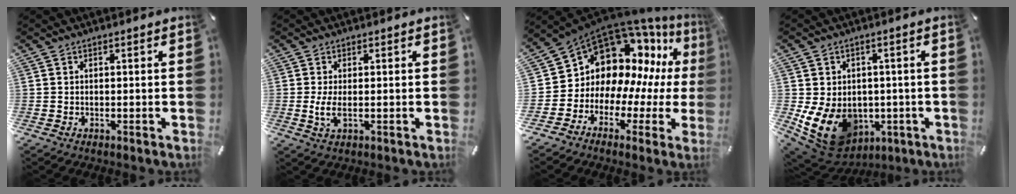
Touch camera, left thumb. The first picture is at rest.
{"total": 4.1, "force": [-0.2, 1.4, 3.8], "torque": [-0.088, -0.008, -0.009]}
{"total": 13.9, "force": [6.9, 11.0, 5.0], "torque": [-0.095, -0.095, 0.137]}
{"total": 11.5, "force": [-2.2, 9.8, 5.6], "torque": [-0.122, -0.007, -0.033]}